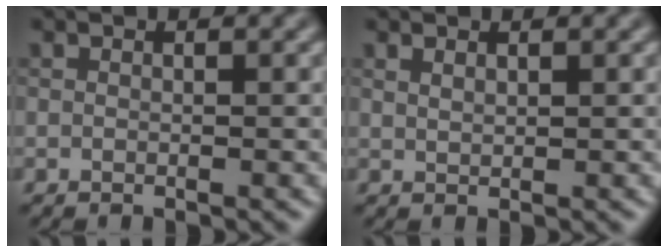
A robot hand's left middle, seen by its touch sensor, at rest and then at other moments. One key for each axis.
{"total": 0.7, "fx": 0.6, "fy": 0.3, "fz": 0.4, "tx": -0.010, "ty": 0.000, "tz": 0.014}